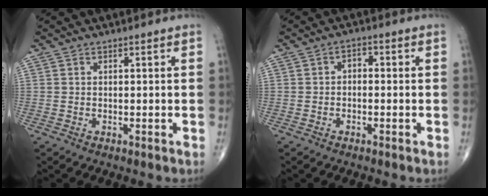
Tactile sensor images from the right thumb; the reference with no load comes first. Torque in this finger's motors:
{"motor_torque": [-0.04, -0.09, 0.21, -0.14, 0.01]}